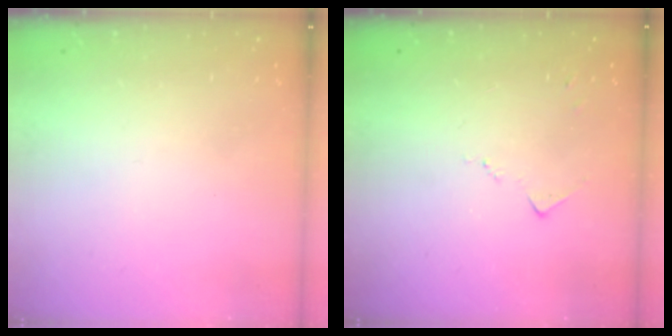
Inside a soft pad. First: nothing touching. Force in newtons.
{"total": 5.8, "press": 5.8, "slide": 0.8}